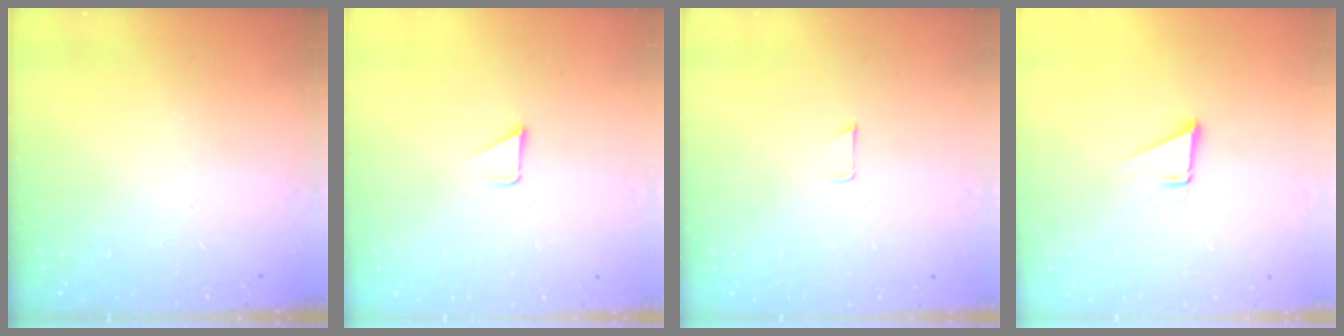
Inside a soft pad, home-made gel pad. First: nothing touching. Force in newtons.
{"total": 1.2, "press": 1.2, "slide": 0.1}
{"total": 3.2, "press": 3.2, "slide": 0.3}
{"total": 1.9, "press": 1.9, "slide": 0.0}